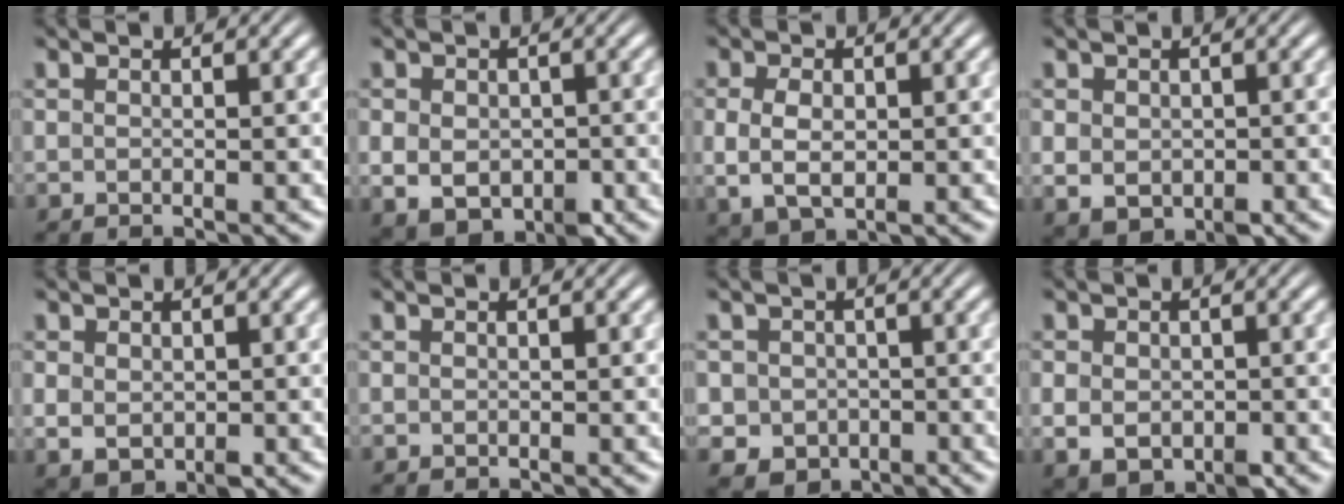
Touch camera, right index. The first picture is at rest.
{"total": 6.2, "force": [-2.1, 4.7, 3.5], "torque": [-0.078, -0.039, -0.013]}
{"total": 4.6, "force": [-0.1, 3.3, 3.1], "torque": [-0.071, -0.013, 0.010]}
{"total": 3.7, "force": [-0.8, 2.9, 2.2], "torque": [-0.055, -0.029, 0.006]}
{"total": 2.9, "force": [-0.3, 2.2, 1.9], "torque": [-0.045, -0.020, 0.012]}
{"total": 0.0}
{"total": 7.3, "force": [-2.7, 6.5, 2.0], "torque": [-0.039, -0.033, -0.041]}
{"total": 4.5, "force": [-1.4, 3.4, 2.6], "torque": [-0.058, -0.029, -0.005]}